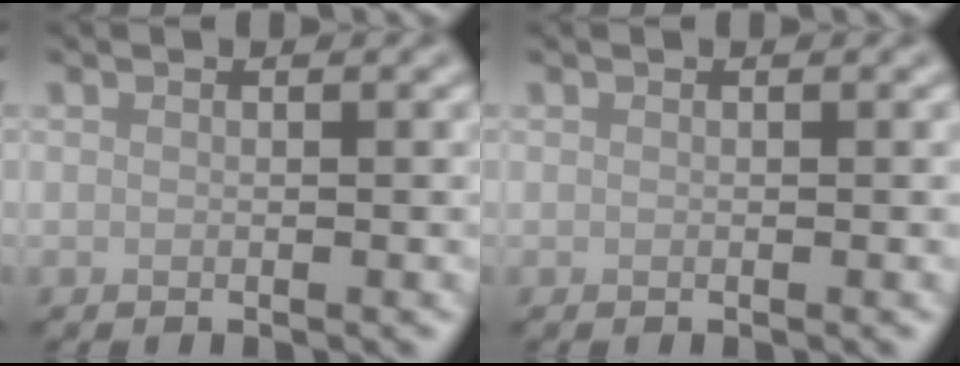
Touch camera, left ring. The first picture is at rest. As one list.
[{"total": 0.0}]